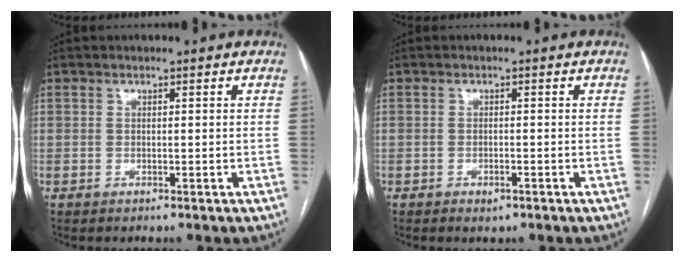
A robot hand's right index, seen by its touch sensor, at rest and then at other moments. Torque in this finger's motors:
{"motor_torque": [0.33, 0.06, 0.08, 0.02]}